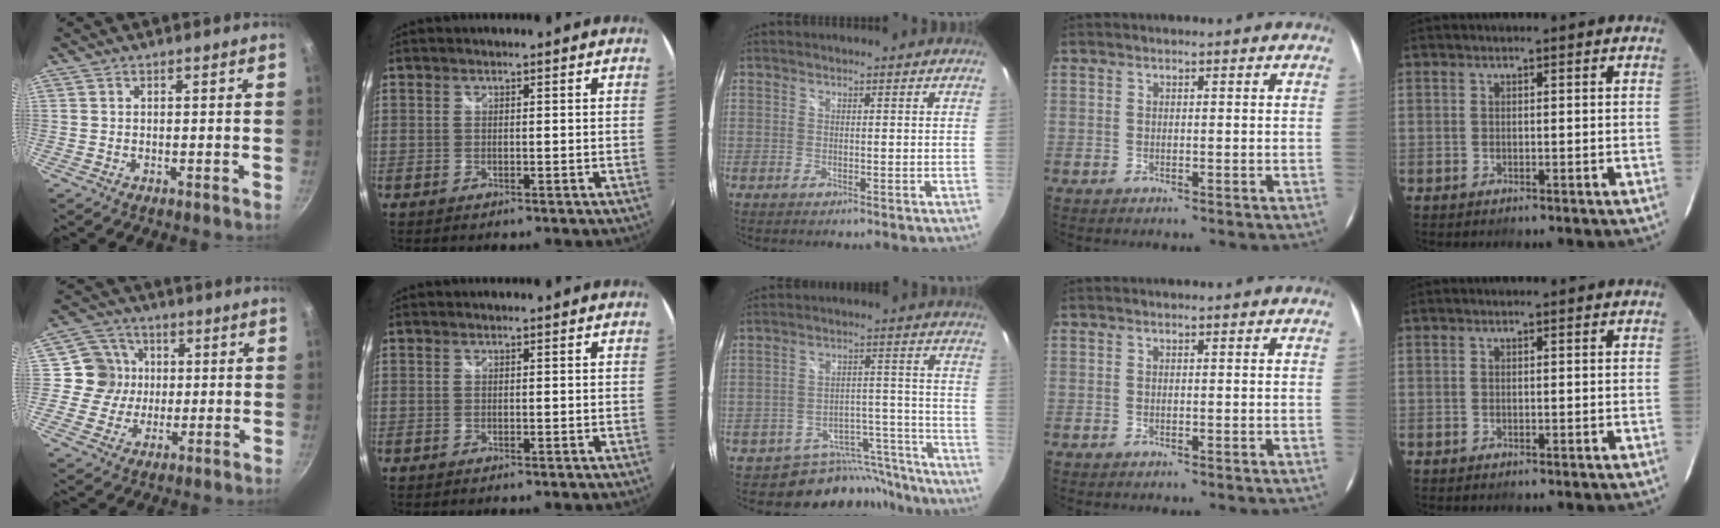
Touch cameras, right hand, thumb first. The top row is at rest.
{"thumb": {"total": 8.3, "force": [0.7, 8.1, 1.6], "torque": [0.014, 0.013, -0.002]}, "middle": {"total": 14.1, "force": [-12.7, 6.1, 0.9], "torque": [-0.007, 0.054, -0.168]}}